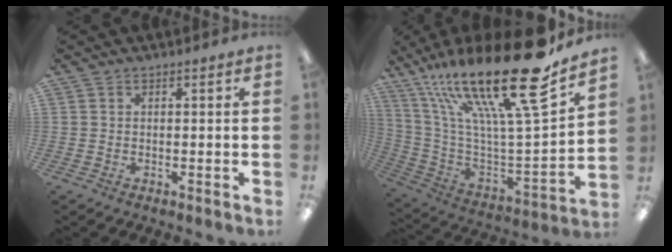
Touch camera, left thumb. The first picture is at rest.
{"total": 28.5, "force": [19.0, 5.0, 20.6], "torque": [-0.358, -0.137, 0.306]}